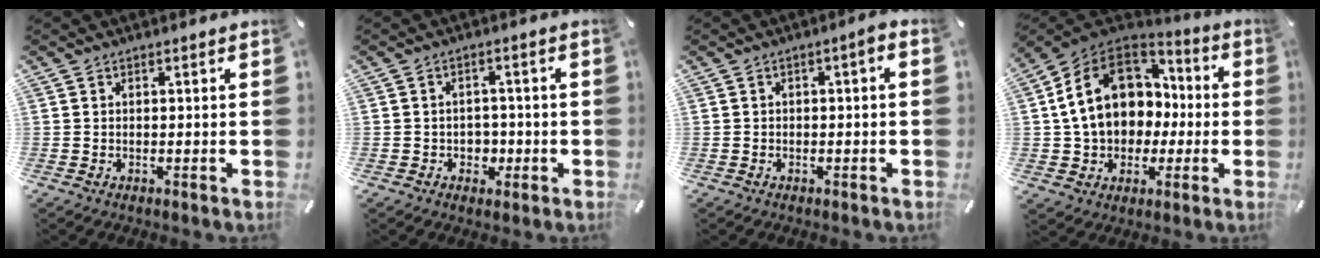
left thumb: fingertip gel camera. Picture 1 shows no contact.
{"total": 3.9, "force": [-0.7, 3.6, 1.1], "torque": [-0.009, -0.001, -0.017]}
{"total": 2.4, "force": [-1.1, 1.1, 1.9], "torque": [-0.032, 0.009, -0.022]}
{"total": 16.0, "force": [1.8, 13.5, 8.5], "torque": [-0.185, 0.007, 0.040]}